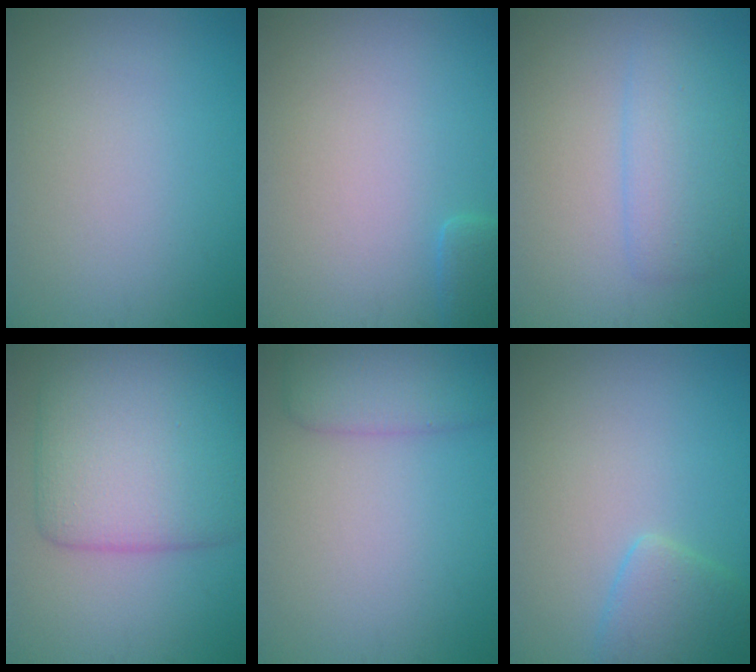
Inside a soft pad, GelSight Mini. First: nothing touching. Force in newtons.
{"total": 1.4, "press": 1.4, "slide": 0.1}
{"total": 3.5, "press": 3.5, "slide": 0.1}
{"total": 9.0, "press": 9.0, "slide": 0.4}
{"total": 3.8, "press": 3.8, "slide": 0.1}
{"total": 2.6, "press": 2.6, "slide": 0.2}